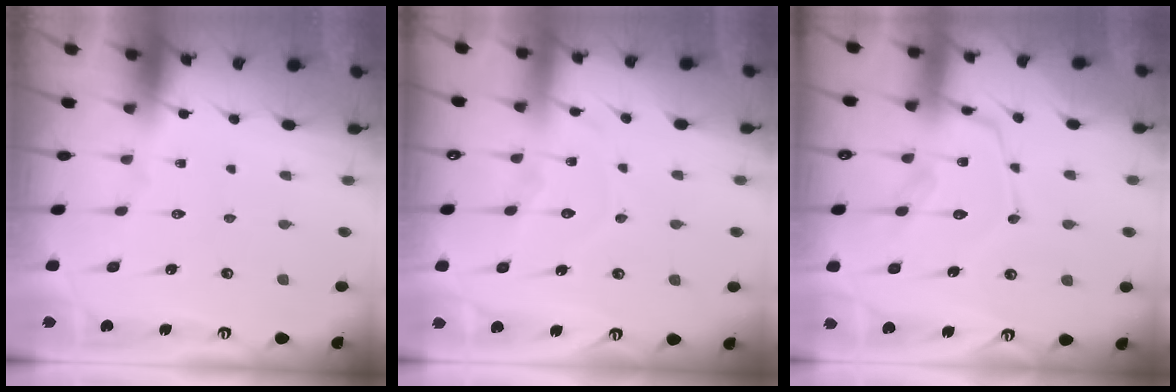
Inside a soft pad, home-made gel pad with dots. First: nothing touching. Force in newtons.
{"total": 8.3, "press": 8.2, "slide": 0.9}
{"total": 15.3, "press": 15.3, "slide": 1.3}